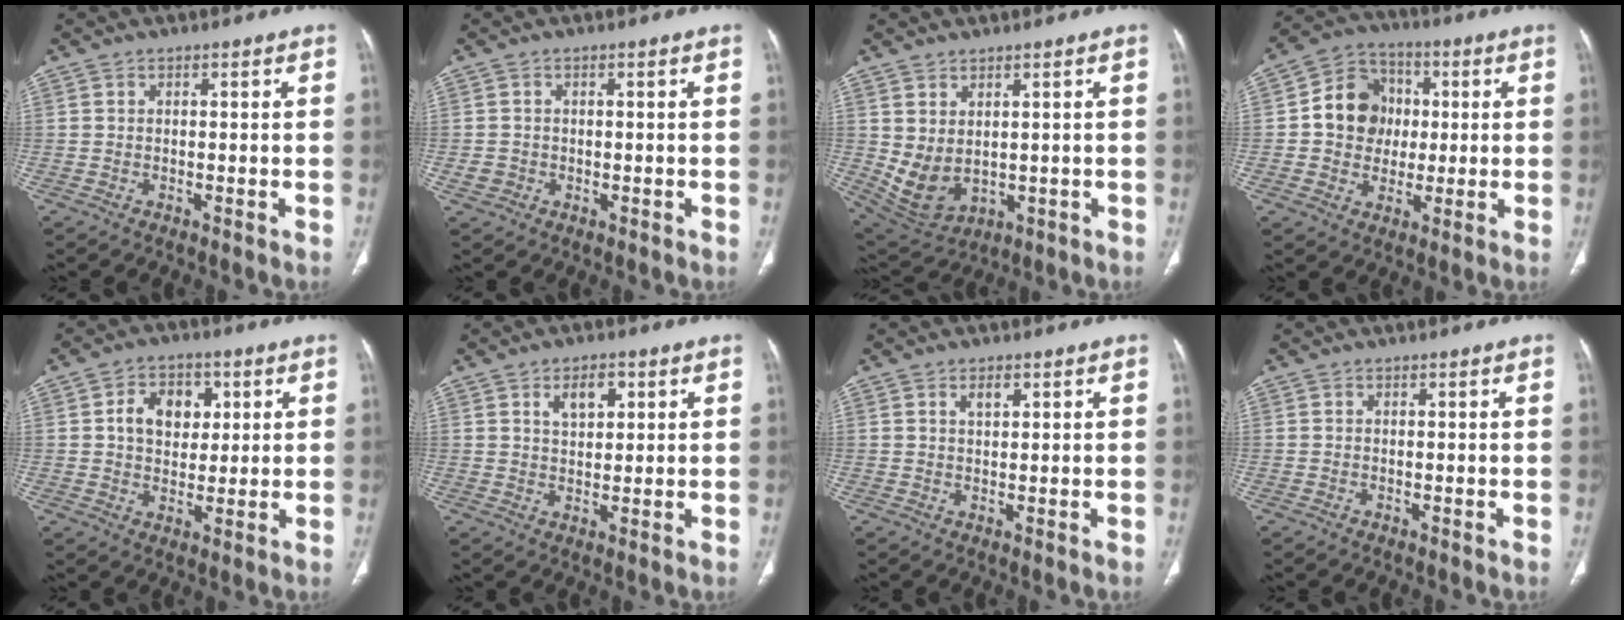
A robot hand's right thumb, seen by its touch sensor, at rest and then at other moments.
{"total": 1.5, "force": [-0.3, 1.3, 0.5], "torque": [-0.008, 0.007, -0.006]}
{"total": 8.0, "force": [0.8, 5.2, 6.0], "torque": [-0.104, -0.011, 0.044]}
{"total": 11.7, "force": [0.8, 10.3, 5.5], "torque": [-0.054, 0.016, 0.008]}
{"total": 8.6, "force": [2.1, 6.4, 5.4], "torque": [-0.052, -0.001, 0.033]}
{"total": 5.1, "force": [2.1, 2.9, 3.6], "torque": [-0.045, -0.007, 0.037]}
{"total": 2.0, "force": [1.0, 0.9, 1.4], "torque": [-0.021, -0.005, 0.019]}
{"total": 0.0}